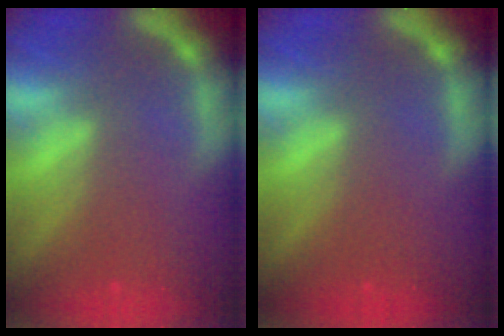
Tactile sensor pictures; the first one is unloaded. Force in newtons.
{"total": 0.0}